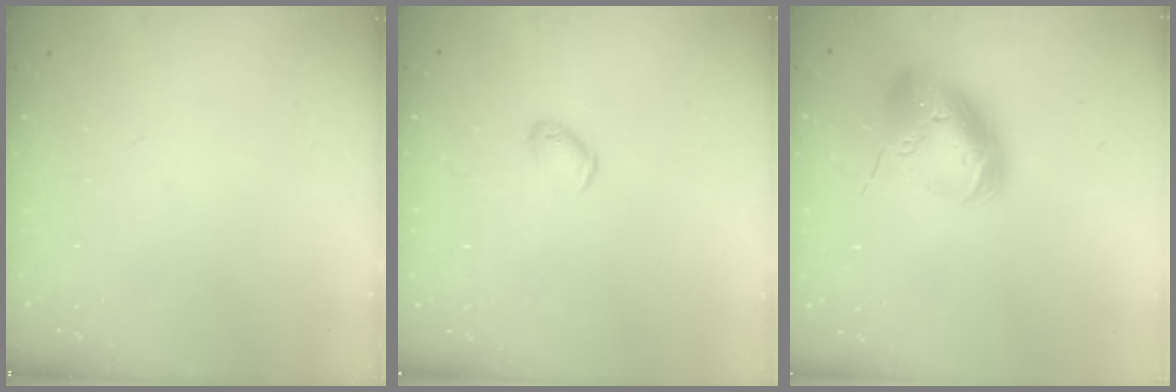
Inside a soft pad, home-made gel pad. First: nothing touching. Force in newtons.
{"total": 4.9, "press": 4.8, "slide": 0.9}
{"total": 18.2, "press": 18.0, "slide": 2.8}